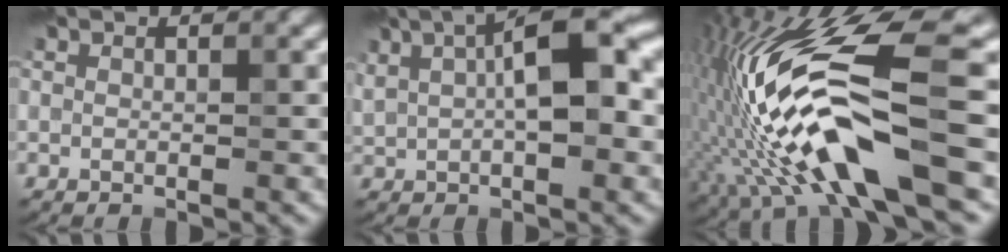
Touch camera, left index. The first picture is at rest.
{"total": 9.1, "force": [2.1, 3.4, 8.2], "torque": [-0.141, 0.016, 0.031]}
{"total": 14.0, "force": [-2.8, 3.6, 13.2], "torque": [-0.265, 0.011, -0.047]}